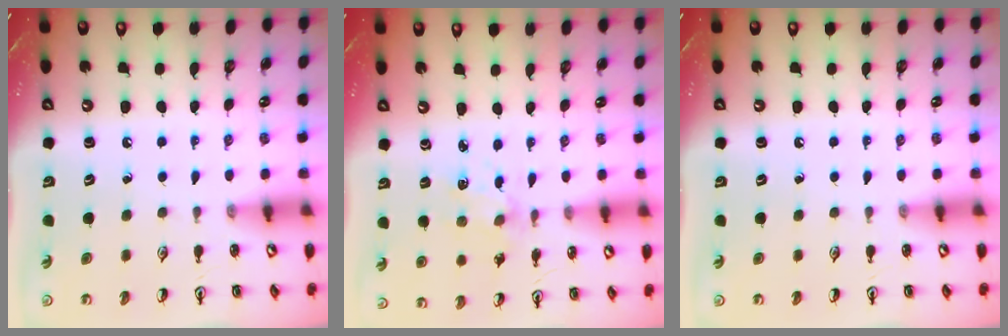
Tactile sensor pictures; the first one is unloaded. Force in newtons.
{"total": 2.4, "press": 2.3, "slide": 0.4}
{"total": 0.0}